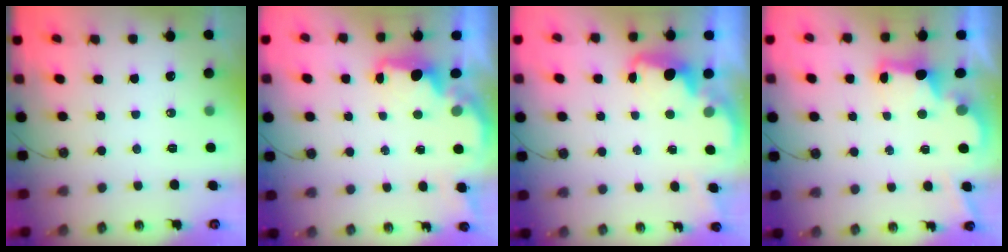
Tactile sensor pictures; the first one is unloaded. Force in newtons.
{"total": 1.9, "press": 1.7, "slide": 0.7}
{"total": 2.1, "press": 2.1, "slide": 0.6}
{"total": 2.8, "press": 2.7, "slide": 0.9}